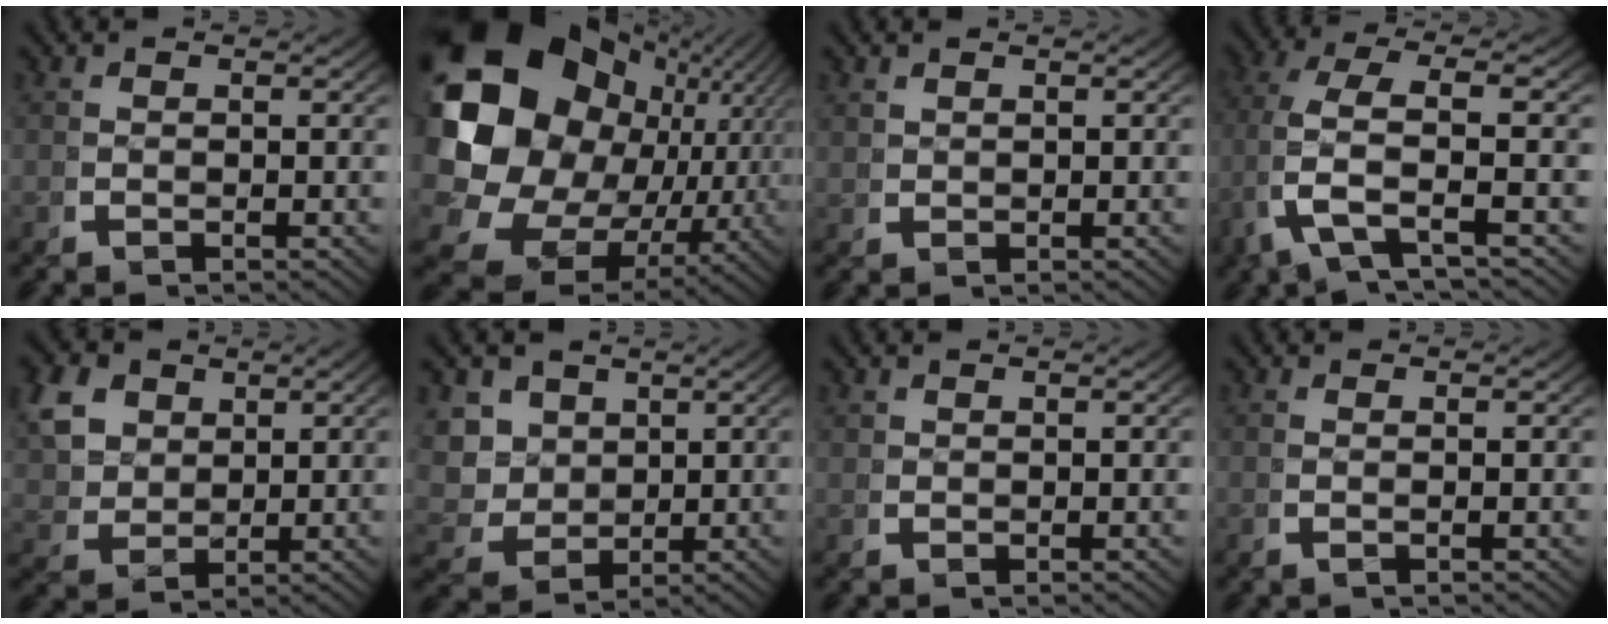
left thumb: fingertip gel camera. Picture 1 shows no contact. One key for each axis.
{"total": 24.1, "fx": -0.9, "fy": 17.6, "fz": 16.3, "tx": -0.331, "ty": -0.071, "tz": 0.008}
{"total": 0.9, "fx": 0.8, "fy": 0.4, "fz": 0.2, "tx": 0.000, "ty": 0.003, "tz": 0.018}
{"total": 6.1, "fx": -0.3, "fy": 1.8, "fz": 5.8, "tx": -0.139, "ty": -0.003, "tz": -0.005}
{"total": 7.0, "fx": 1.4, "fy": 5.7, "fz": 3.9, "tx": -0.104, "ty": -0.029, "tz": 0.034}
{"total": 10.5, "fx": -0.3, "fy": 9.1, "fz": 5.2, "tx": -0.144, "ty": -0.056, "tz": 0.006}
{"total": 0.6, "fx": 0.5, "fy": 0.2, "fz": 0.0, "tx": 0.003, "ty": 0.003, "tz": 0.012}
{"total": 0.7, "fx": 0.0, "fy": -0.6, "fz": 0.4, "tx": -0.015, "ty": 0.002, "tz": -0.002}